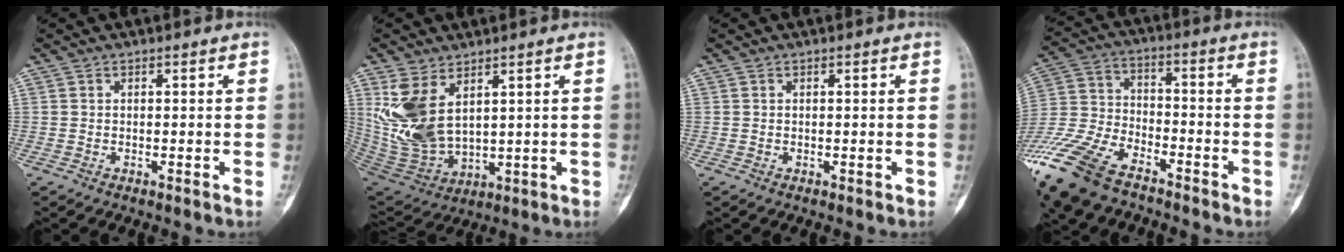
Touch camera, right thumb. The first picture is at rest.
{"total": 13.1, "force": [4.6, 7.8, 9.5], "torque": [-0.179, -0.023, 0.115]}
{"total": 0.0}
{"total": 22.2, "force": [-14.8, 10.7, 12.5], "torque": [-0.323, 0.015, -0.284]}